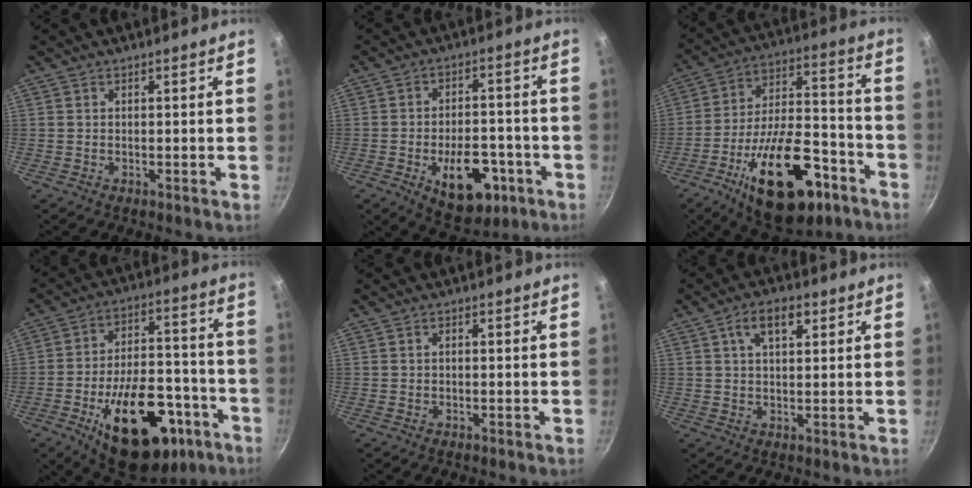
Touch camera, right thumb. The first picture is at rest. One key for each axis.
{"total": 13.8, "fx": -5.1, "fy": 8.1, "fz": 10.0, "tx": -0.105, "ty": 0.023, "tz": -0.060}
{"total": 24.9, "fx": -12.2, "fy": 11.9, "fz": 18.2, "tx": -0.262, "ty": 0.070, "tz": -0.180}
{"total": 26.8, "fx": -12.1, "fy": 14.4, "fz": 19.1, "tx": -0.244, "ty": 0.063, "tz": -0.159}
{"total": 0.5, "fx": -0.1, "fy": 0.3, "fz": 0.4, "tx": -0.006, "ty": 0.005, "tz": 0.000}
{"total": 6.3, "fx": 2.6, "fy": 3.2, "fz": 4.7, "tx": -0.066, "ty": 0.002, "tz": 0.041}